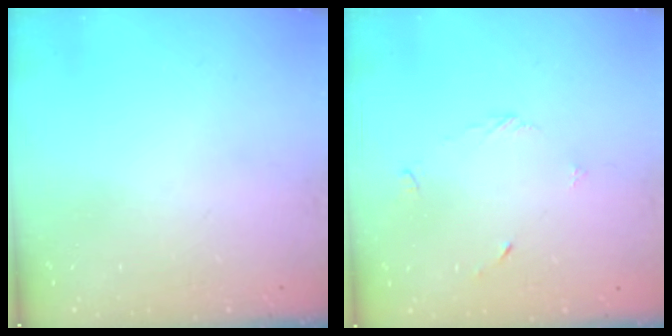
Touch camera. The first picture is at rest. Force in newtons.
{"total": 3.5, "press": 3.4, "slide": 0.4}